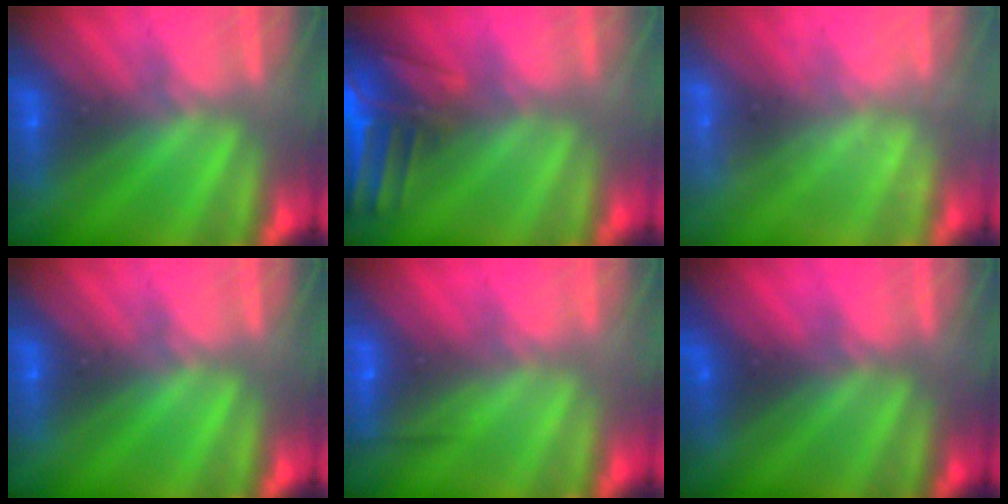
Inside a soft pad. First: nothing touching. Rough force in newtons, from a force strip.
{"total": 8.4}
{"total": 2.3}
{"total": 0.0}
{"total": 2.5}
{"total": 2.0}